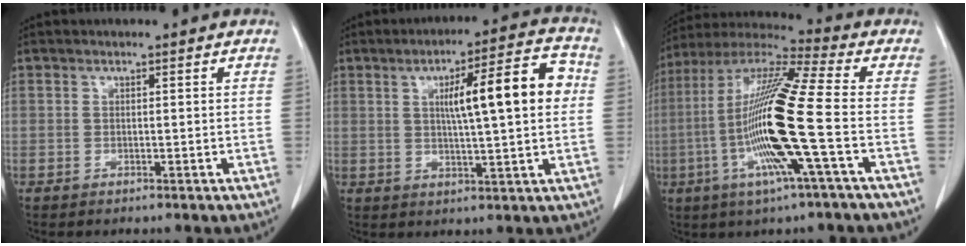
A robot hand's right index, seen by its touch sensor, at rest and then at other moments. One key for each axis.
{"total": 12.4, "fx": 2.2, "fy": 1.3, "fz": 12.1, "tx": -0.177, "ty": 0.023, "tz": 0.032}
{"total": 18.2, "fx": -3.7, "fy": -0.5, "fz": 17.8, "tx": -0.359, "ty": -0.008, "tz": -0.086}